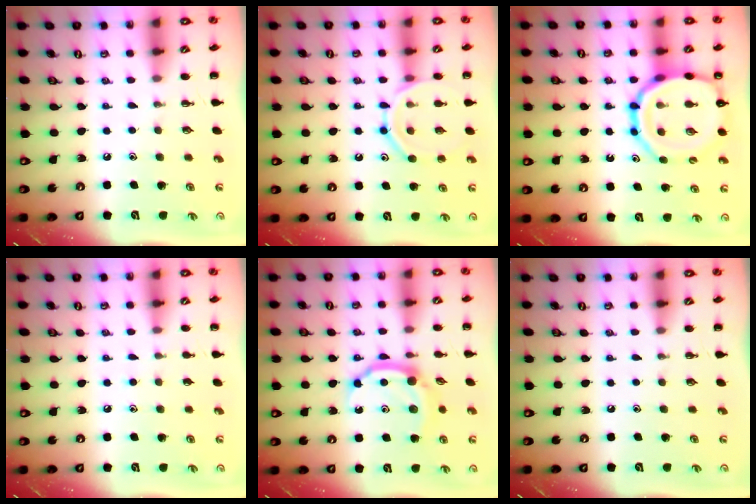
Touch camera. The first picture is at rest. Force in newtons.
{"total": 12.8, "press": 12.7, "slide": 1.2}
{"total": 17.0, "press": 16.8, "slide": 2.5}
{"total": 2.9, "press": 2.6, "slide": 1.2}
{"total": 9.9, "press": 9.9, "slide": 0.9}
{"total": 0.0}